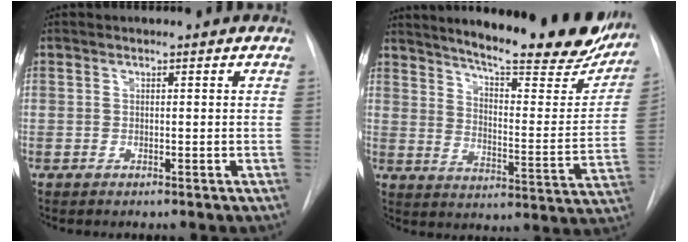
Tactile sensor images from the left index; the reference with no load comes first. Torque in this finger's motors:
{"motor_torque": [0.36, -0.55, 0.55, 0.13]}